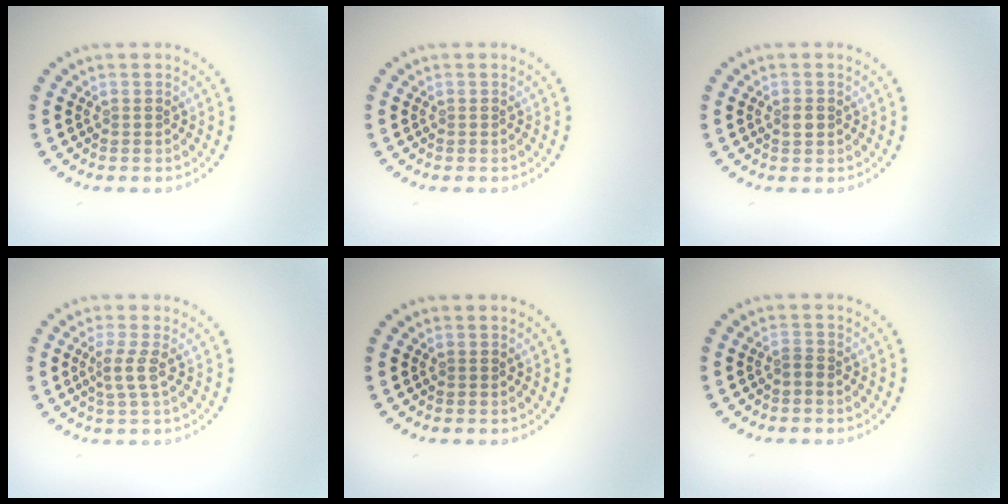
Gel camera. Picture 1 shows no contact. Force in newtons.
{"total": 0.0}
{"total": 0.9, "press": 0.8, "slide": 0.3}
{"total": 2.1, "press": 1.4, "slide": 1.5}
{"total": 0.0}
{"total": 0.8, "press": 0.5, "slide": 0.7}